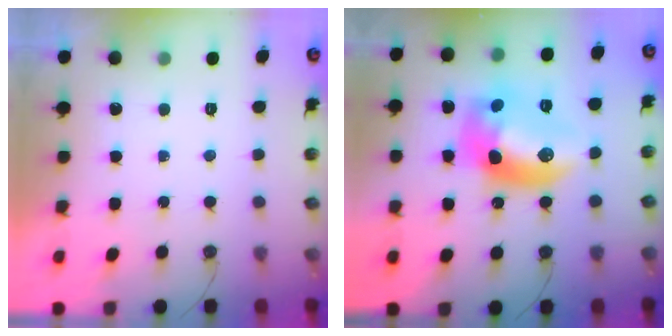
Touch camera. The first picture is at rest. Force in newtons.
{"total": 16.1, "press": 16.0, "slide": 1.0}